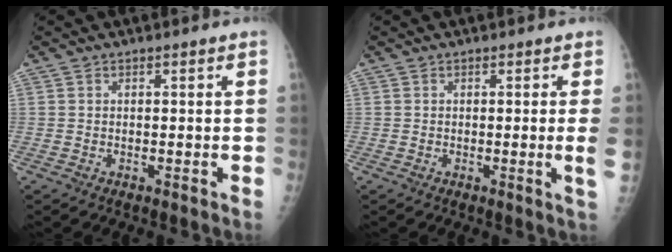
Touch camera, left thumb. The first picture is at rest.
{"total": 2.8, "force": [0.1, -0.9, 2.6], "torque": [-0.045, -0.008, -0.002]}